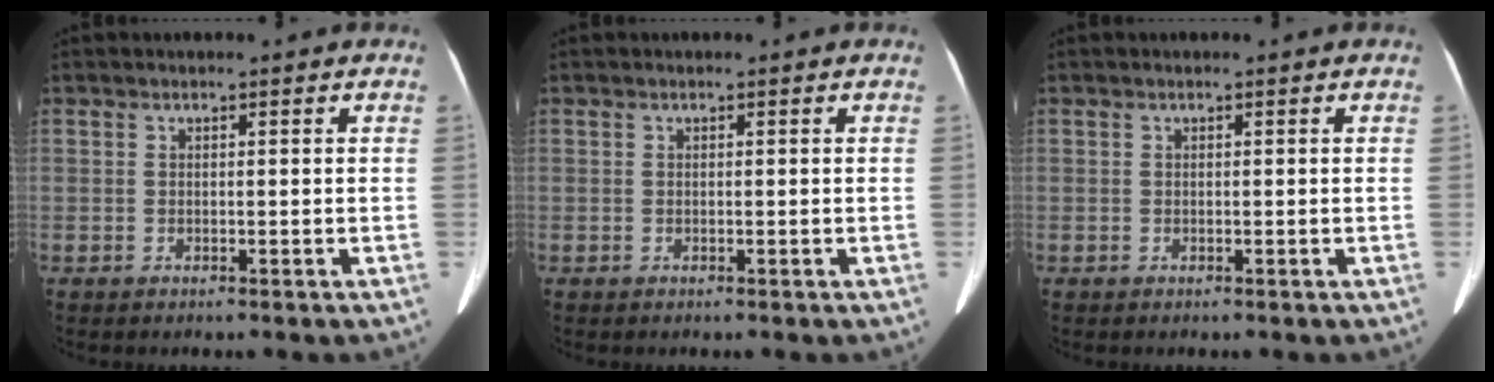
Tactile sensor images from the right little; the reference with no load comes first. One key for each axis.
{"total": 0.0}
{"total": 0.0}